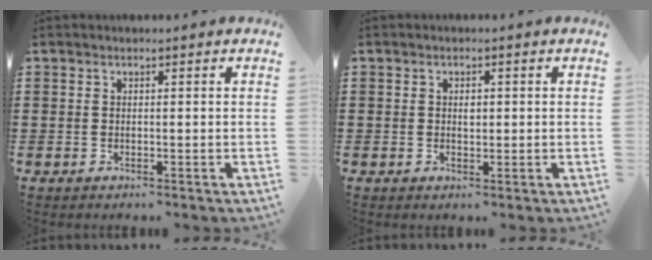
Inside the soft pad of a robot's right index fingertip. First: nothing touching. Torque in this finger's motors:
{"motor_torque": [2.14, 0.00, 0.04, 0.00]}